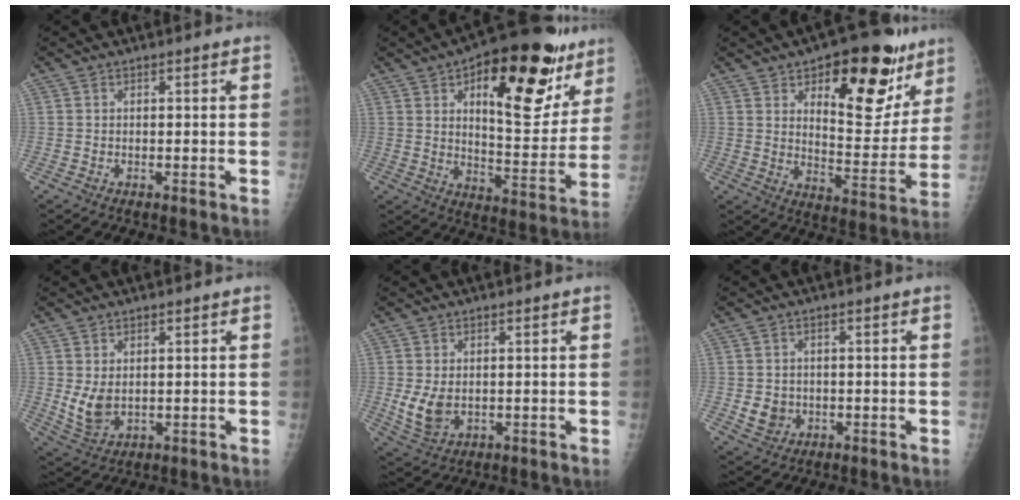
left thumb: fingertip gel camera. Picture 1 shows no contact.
{"total": 26.2, "force": [13.3, 11.2, 19.6], "torque": [-0.226, -0.041, 0.196]}
{"total": 21.3, "force": [11.6, 9.8, 14.9], "torque": [-0.140, -0.058, 0.171]}
{"total": 5.4, "force": [1.2, 3.5, 4.0], "torque": [-0.072, -0.017, 0.036]}
{"total": 5.5, "force": [0.2, 3.8, 4.0], "torque": [-0.071, -0.016, 0.018]}
{"total": 3.8, "force": [-0.3, 3.4, 1.6], "torque": [-0.014, 0.000, 0.005]}